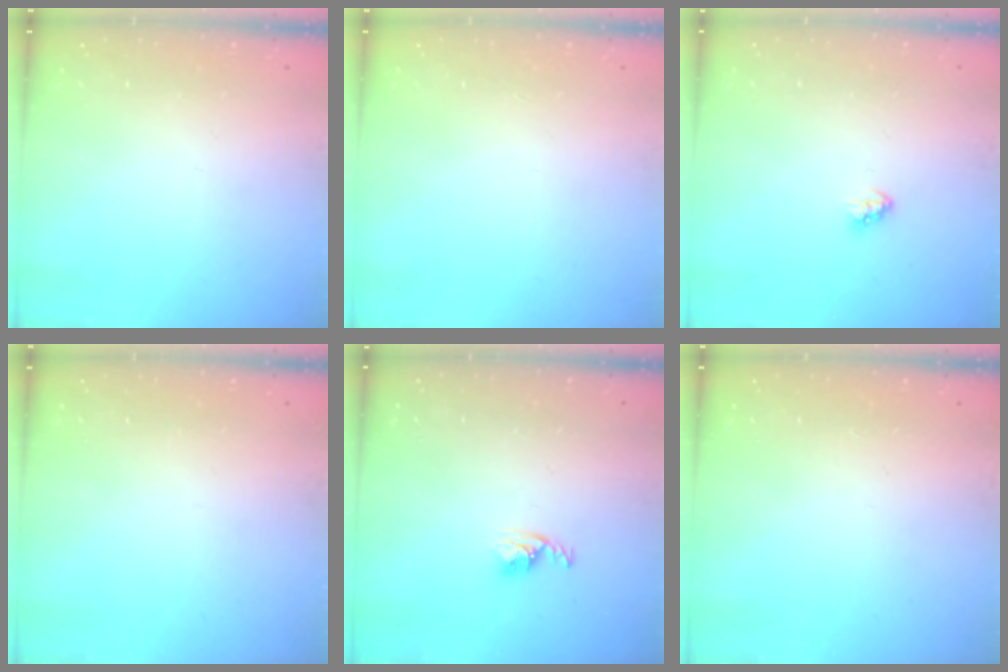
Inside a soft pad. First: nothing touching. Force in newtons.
{"total": 0.0}
{"total": 3.1, "press": 3.1, "slide": 0.2}
{"total": 0.0}
{"total": 3.7, "press": 3.6, "slide": 0.6}
{"total": 1.7, "press": 1.7, "slide": 0.2}